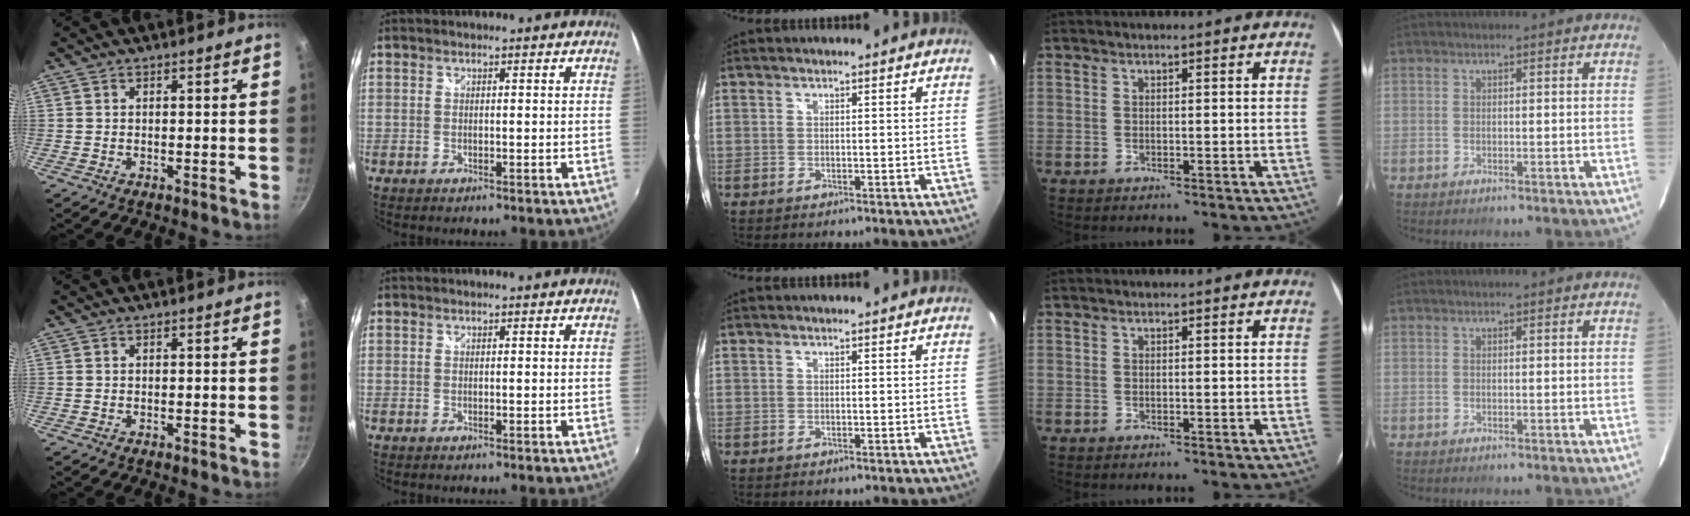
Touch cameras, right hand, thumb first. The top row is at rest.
{}